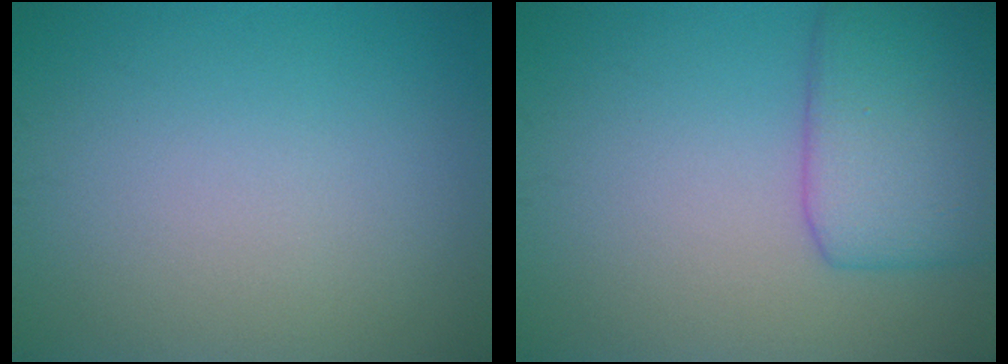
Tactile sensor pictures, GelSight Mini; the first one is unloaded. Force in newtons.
{"total": 6.0, "press": 6.0, "slide": 0.3}